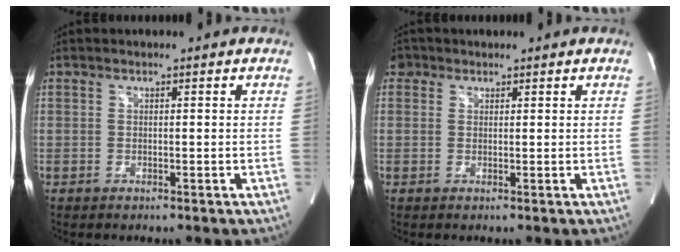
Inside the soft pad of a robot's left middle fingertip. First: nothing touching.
{"total": 2.1, "force": [1.1, 1.8, 0.2], "torque": [0.002, 0.012, 0.016]}